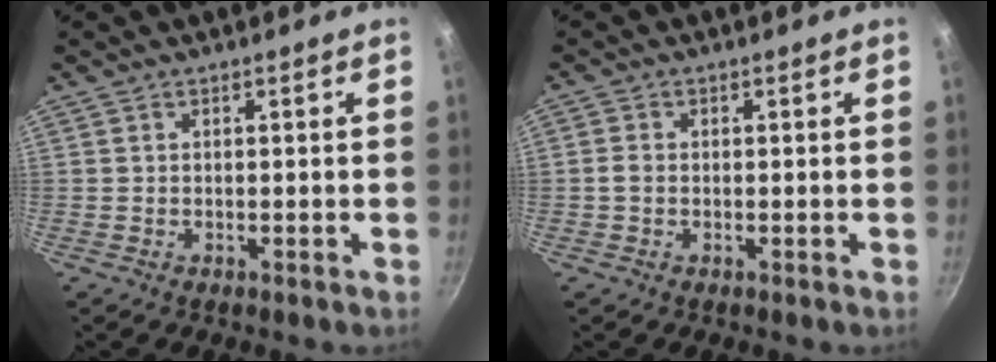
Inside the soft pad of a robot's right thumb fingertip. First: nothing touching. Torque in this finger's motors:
{"motor_torque": [0.70, 0.74, 0.23, -0.14, 0.13]}